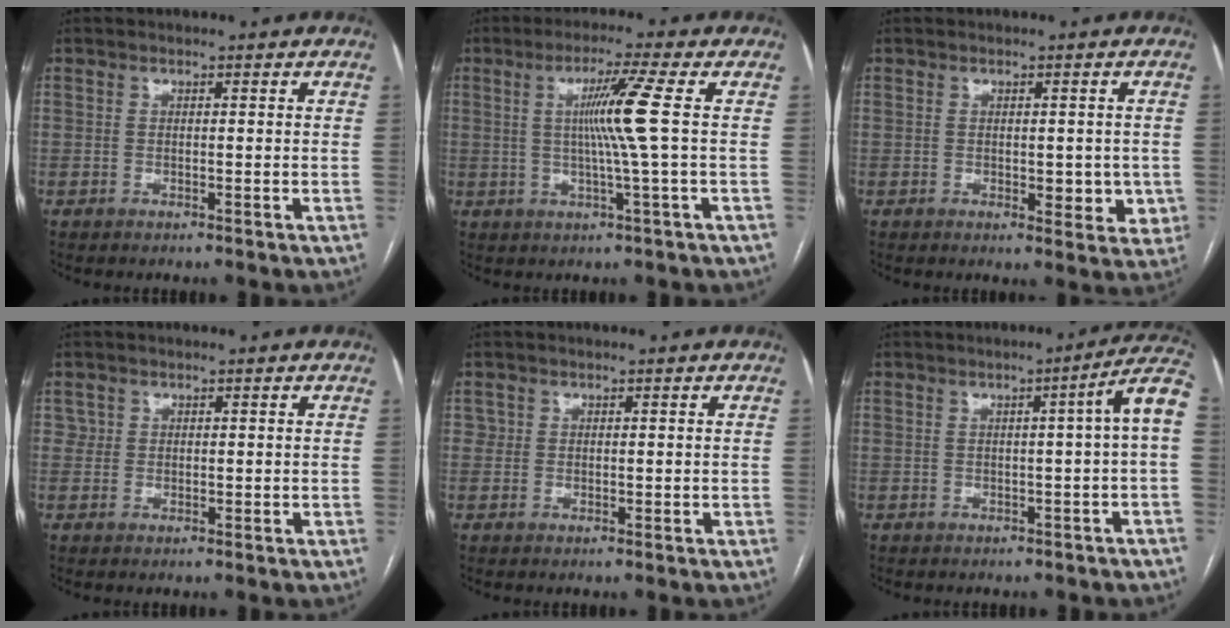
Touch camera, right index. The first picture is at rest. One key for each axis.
{"total": 7.4, "fx": 0.9, "fy": -2.0, "fz": 7.0, "tx": -0.128, "ty": -0.001, "tz": 0.022}
{"total": 5.1, "fx": -0.5, "fy": 2.6, "fz": 4.4, "tx": -0.042, "ty": 0.000, "tz": 0.001}
{"total": 1.6, "fx": 0.8, "fy": 1.4, "fz": 0.1, "tx": 0.013, "ty": -0.001, "tz": 0.007}
{"total": 1.5, "fx": 0.6, "fy": 1.3, "fz": 0.3, "tx": 0.005, "ty": -0.001, "tz": 0.007}
{"total": 6.3, "fx": 0.4, "fy": -0.7, "fz": 6.2, "tx": -0.072, "ty": 0.013, "tz": 0.002}